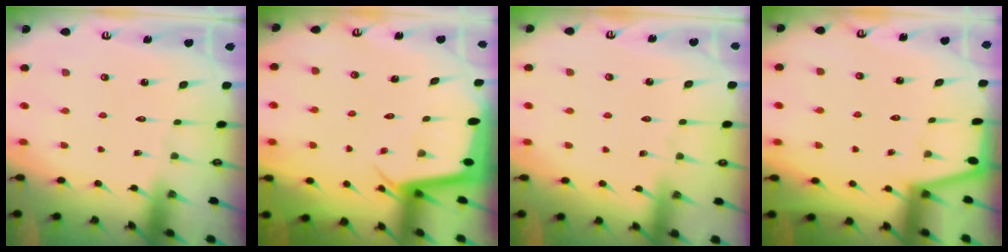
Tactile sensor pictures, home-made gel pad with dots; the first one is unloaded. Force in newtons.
{"total": 2.7, "press": 2.7, "slide": 0.2}
{"total": 2.3, "press": 2.3, "slide": 0.3}
{"total": 1.9, "press": 1.9, "slide": 0.3}